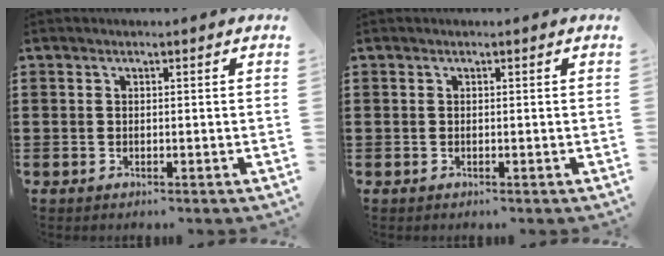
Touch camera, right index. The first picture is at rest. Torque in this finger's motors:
{"motor_torque": [-0.17, 0.23, 0.00, 0.00]}